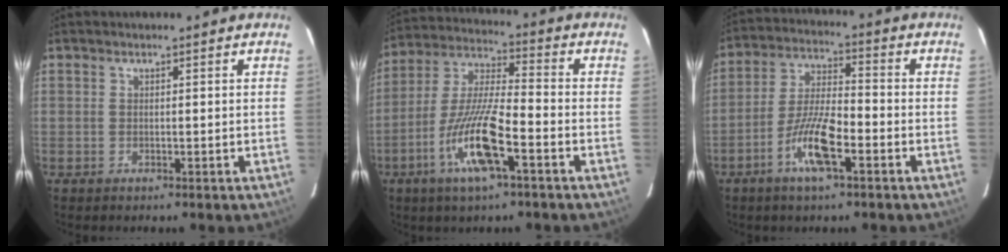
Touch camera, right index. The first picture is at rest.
{"total": 13.1, "force": [-5.5, 1.9, 11.7], "torque": [-0.239, -0.006, -0.104]}
{"total": 9.5, "force": [-4.3, 1.9, 8.3], "torque": [-0.167, 0.000, -0.080]}